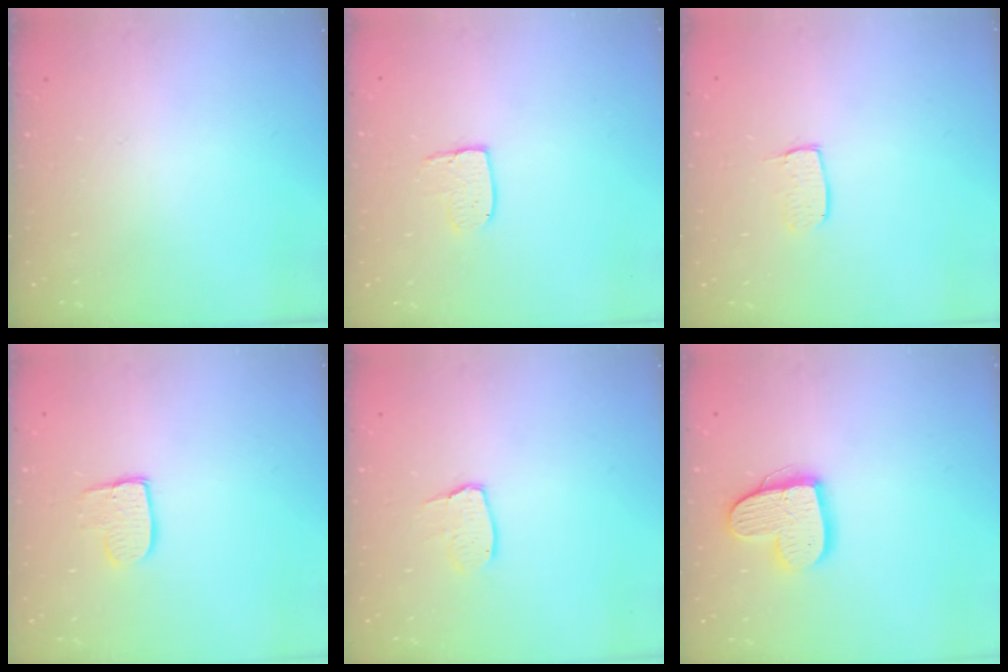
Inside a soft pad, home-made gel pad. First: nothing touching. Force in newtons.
{"total": 6.0, "press": 6.0, "slide": 0.3}
{"total": 5.2, "press": 5.1, "slide": 0.5}
{"total": 7.8, "press": 7.8, "slide": 0.5}
{"total": 6.1, "press": 6.0, "slide": 0.4}
{"total": 14.1, "press": 14.0, "slide": 1.1}